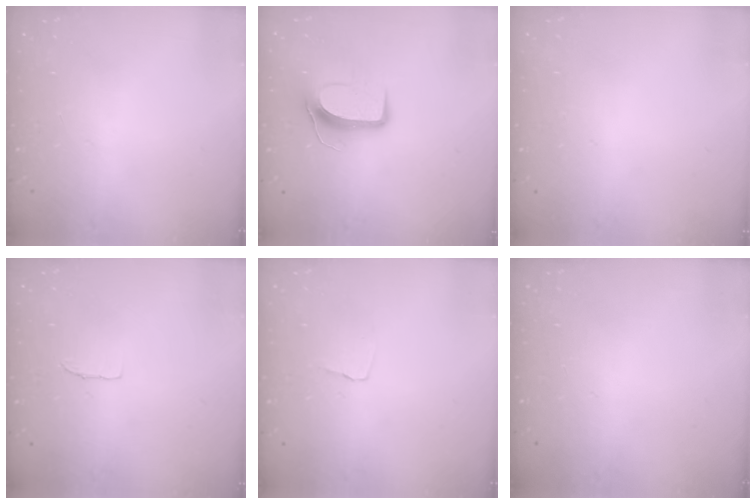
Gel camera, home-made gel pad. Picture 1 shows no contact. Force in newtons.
{"total": 8.8, "press": 8.8, "slide": 0.2}
{"total": 0.0}
{"total": 3.4, "press": 3.4, "slide": 0.2}
{"total": 2.9, "press": 2.8, "slide": 0.3}
{"total": 0.0}